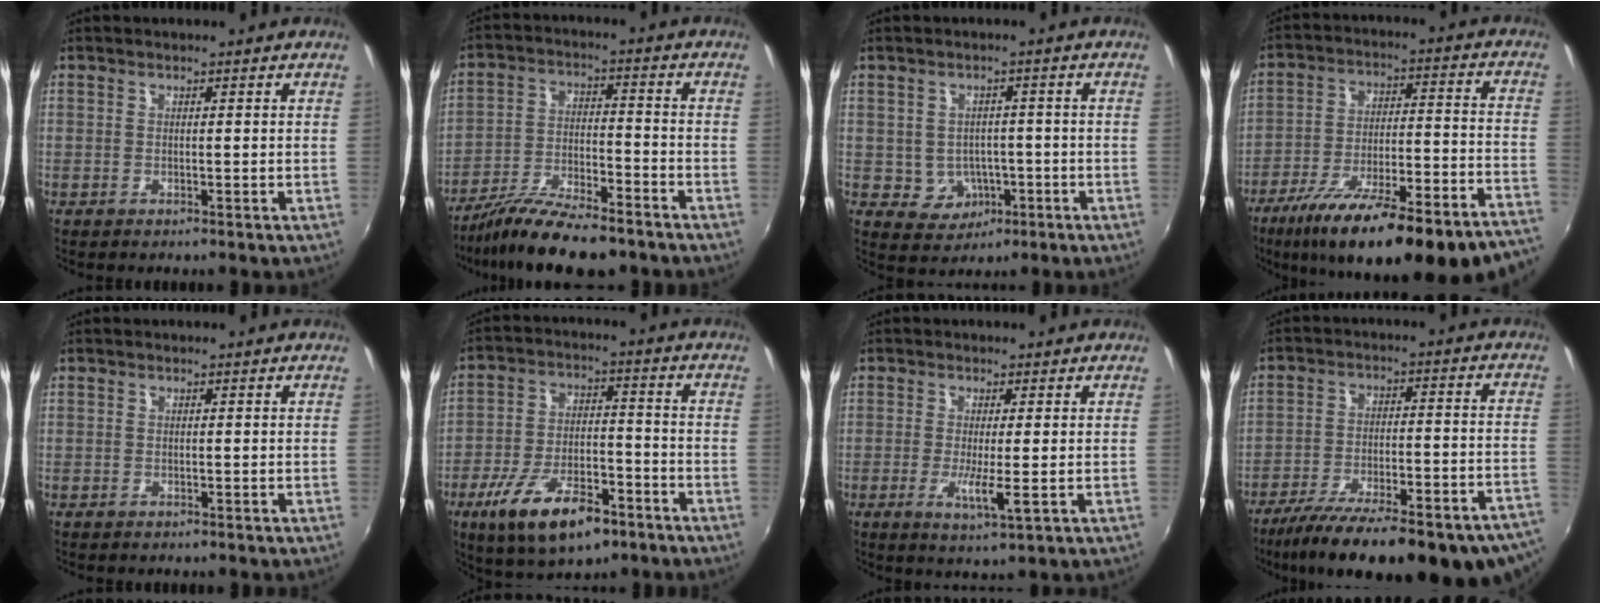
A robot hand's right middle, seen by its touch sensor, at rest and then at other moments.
{"total": 14.1, "force": [-11.5, 3.3, 7.6], "torque": [-0.154, -0.022, -0.197]}
{"total": 5.6, "force": [-1.5, 5.2, 1.5], "torque": [-0.042, 0.011, -0.005]}
{"total": 29.6, "force": [-23.5, 4.8, 17.4], "torque": [-0.262, -0.057, -0.335]}
{"total": 0.6, "force": [-0.3, 0.5, -0.1], "torque": [0.000, 0.001, -0.003]}
{"total": 15.7, "force": [-9.2, 6.5, 11.0], "torque": [-0.218, -0.017, -0.151]}
{"total": 4.4, "force": [-0.8, 0.0, 4.3], "torque": [-0.086, -0.014, -0.016]}
{"total": 29.3, "force": [-22.6, 7.2, 17.3], "torque": [-0.279, -0.052, -0.308]}